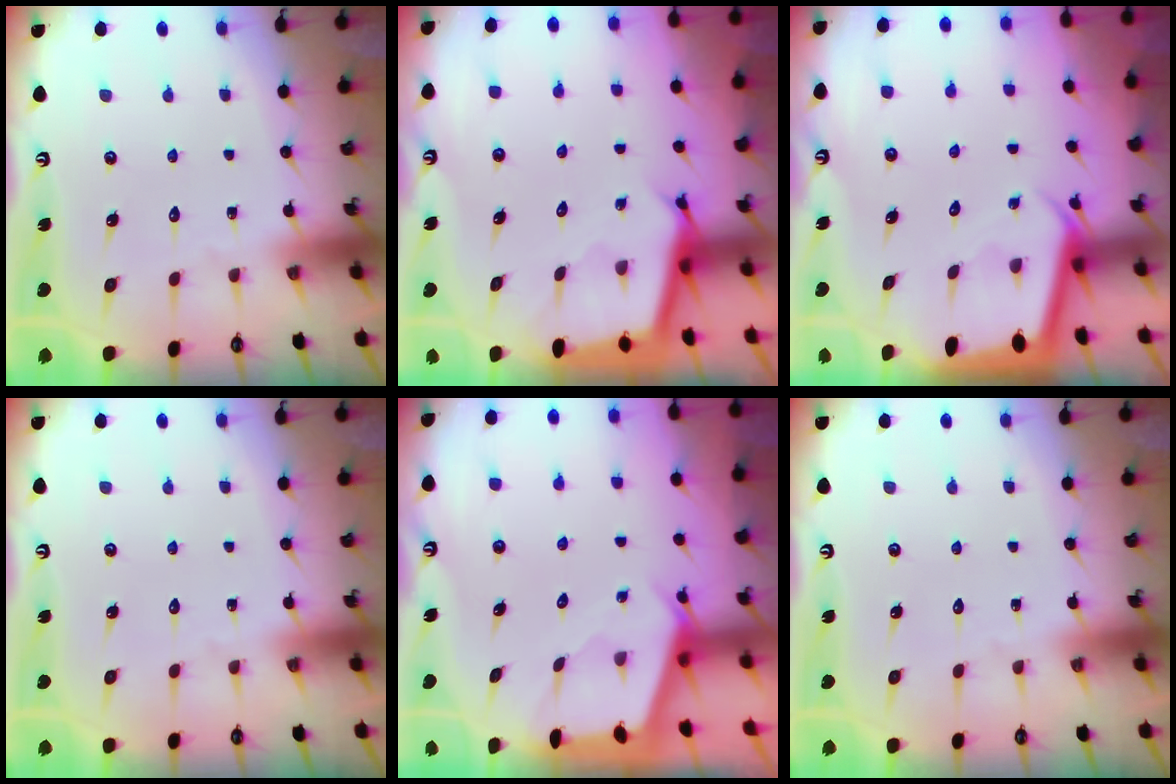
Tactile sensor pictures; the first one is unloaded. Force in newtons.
{"total": 2.7, "press": 2.7, "slide": 0.1}
{"total": 2.3, "press": 2.3, "slide": 0.1}
{"total": 0.0}
{"total": 2.4, "press": 2.4, "slide": 0.3}
{"total": 0.0}